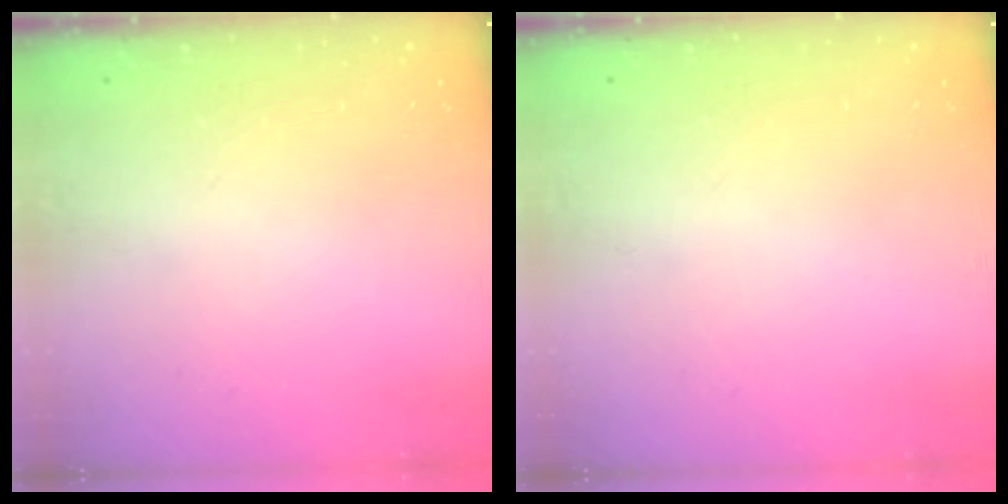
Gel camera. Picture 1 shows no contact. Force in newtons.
{"total": 0.0}